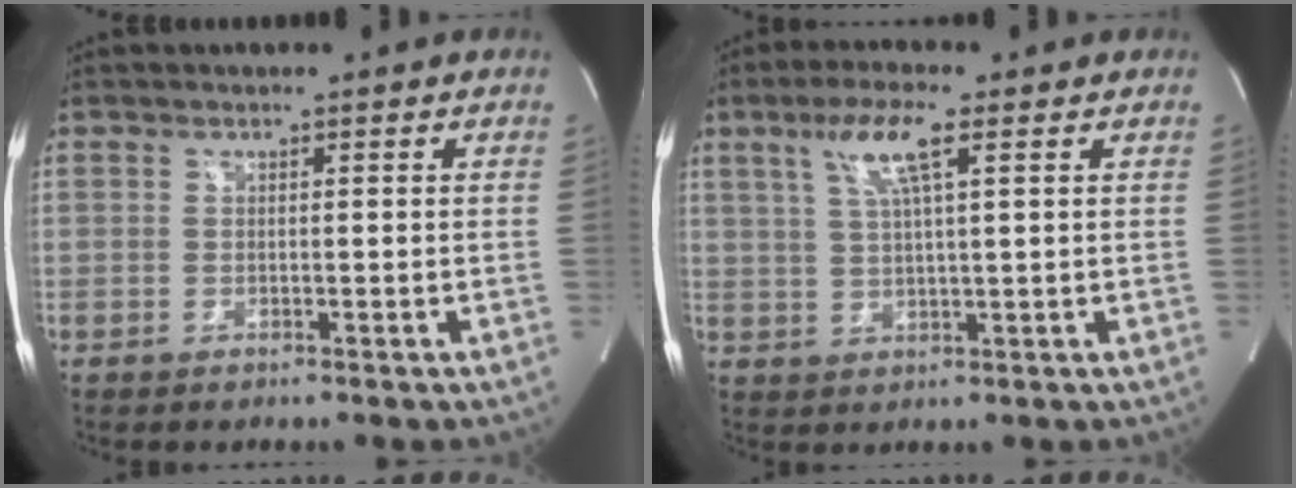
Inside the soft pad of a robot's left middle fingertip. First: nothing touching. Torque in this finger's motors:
{"motor_torque": [0.83, -0.34, 0.15, 0.07]}